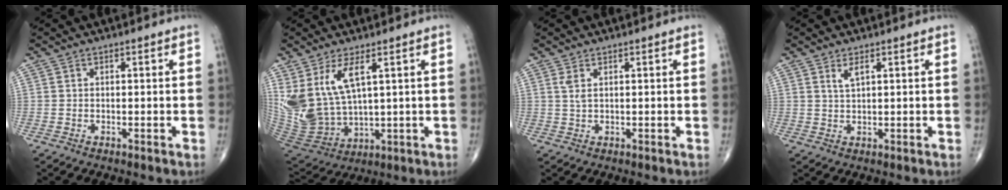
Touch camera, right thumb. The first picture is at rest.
{"total": 13.4, "force": [5.2, 6.0, 10.8], "torque": [-0.222, -0.031, 0.128]}
{"total": 1.7, "force": [0.7, 0.4, 1.4], "torque": [-0.036, 0.002, 0.021]}
{"total": 2.1, "force": [1.1, 0.5, 1.6], "torque": [-0.036, -0.005, 0.025]}